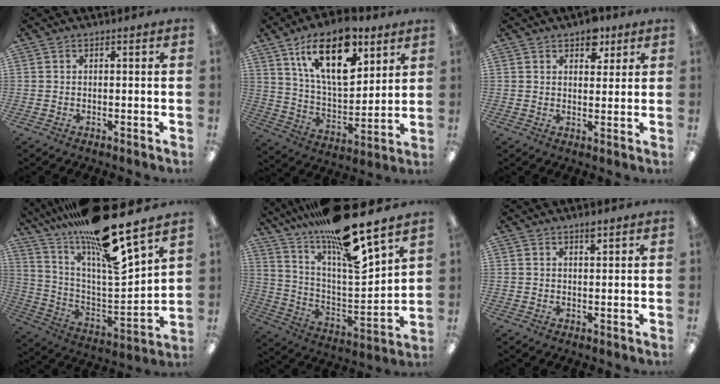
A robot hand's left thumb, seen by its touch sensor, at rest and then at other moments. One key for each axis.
{"total": 20.4, "fx": 11.4, "fy": 9.6, "fz": 13.9, "tx": -0.228, "ty": -0.040, "tz": 0.193}
{"total": 5.9, "fx": 3.9, "fy": 3.4, "fz": 2.8, "tx": -0.016, "ty": -0.018, "tz": 0.063}
{"total": 21.6, "fx": 16.7, "fy": 3.0, "fz": 13.3, "tx": -0.232, "ty": -0.124, "tz": 0.268}
{"total": 20.6, "fx": 16.4, "fy": 2.4, "fz": 12.2, "tx": -0.213, "ty": -0.123, "tz": 0.267}
{"total": 2.1, "fx": 1.6, "fy": 0.6, "fz": 1.3, "tx": -0.022, "ty": -0.004, "tz": 0.027}